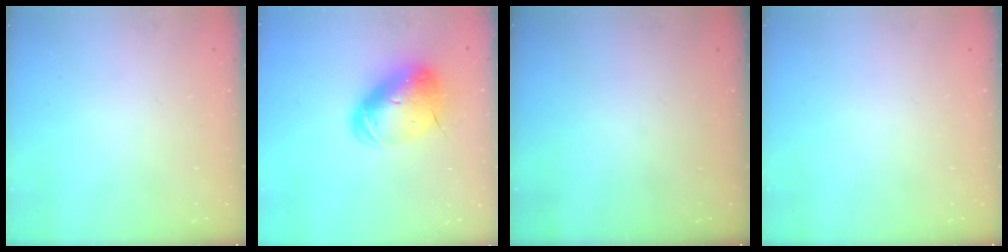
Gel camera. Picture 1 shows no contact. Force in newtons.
{"total": 13.0, "press": 12.8, "slide": 2.1}
{"total": 0.0}
{"total": 0.0}